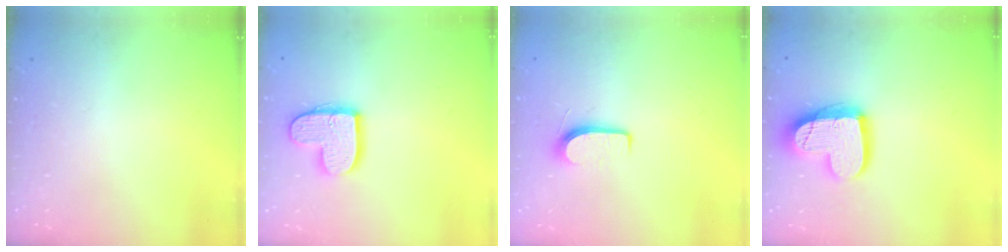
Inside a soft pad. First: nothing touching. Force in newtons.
{"total": 12.6, "press": 12.6, "slide": 0.9}
{"total": 6.1, "press": 6.1, "slide": 0.6}
{"total": 15.5, "press": 15.4, "slide": 1.1}